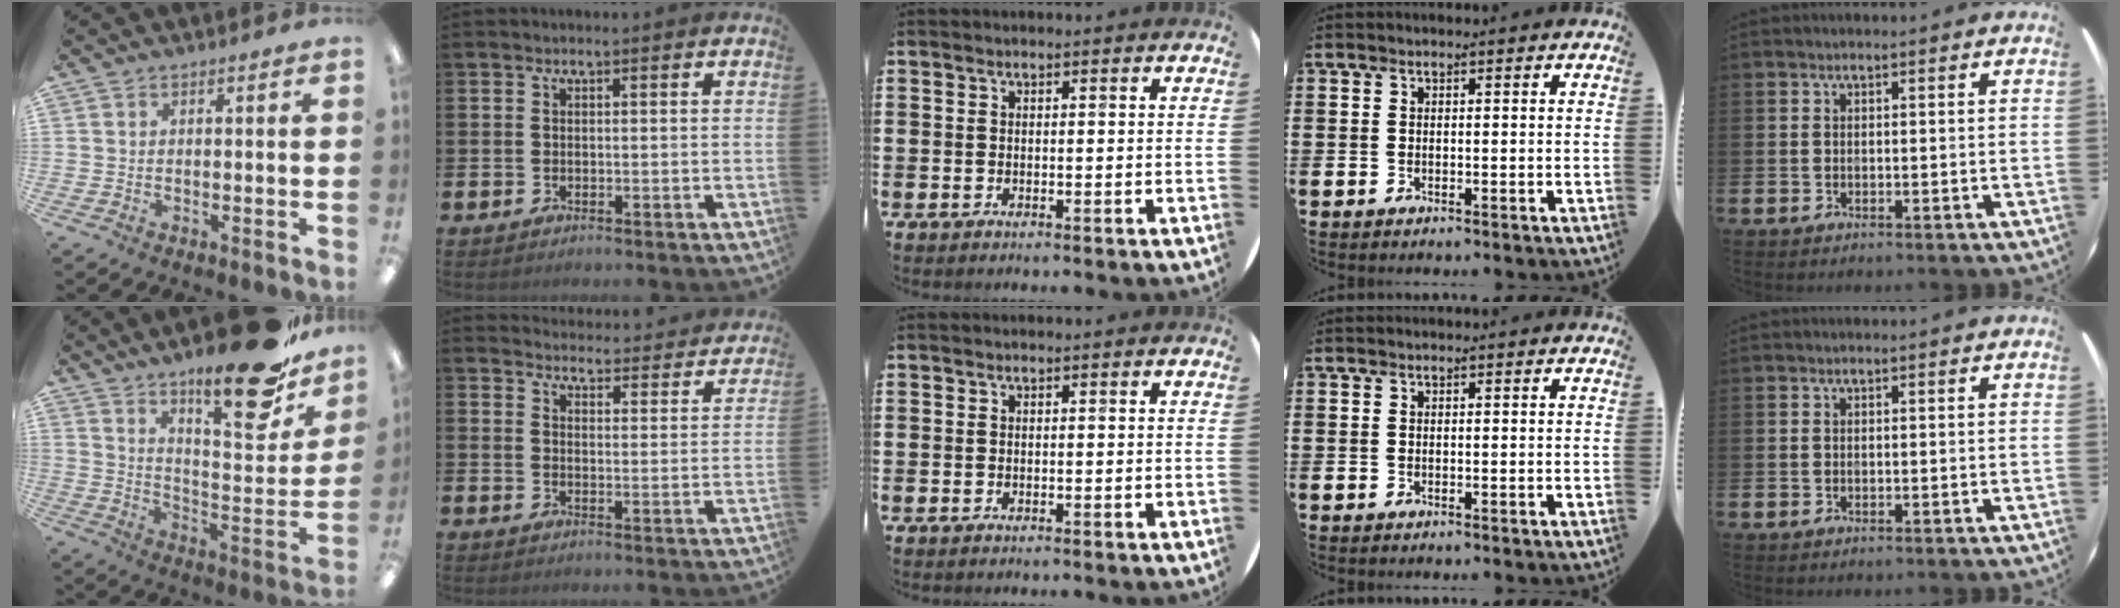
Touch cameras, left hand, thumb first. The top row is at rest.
{"thumb": {"total": 20.6, "force": [15.6, 5.7, 12.2], "torque": [-0.169, -0.114, 0.252]}, "index": {"total": 4.1, "force": [4.1, 0.6, 0.1], "torque": [-0.013, -0.035, 0.069]}}